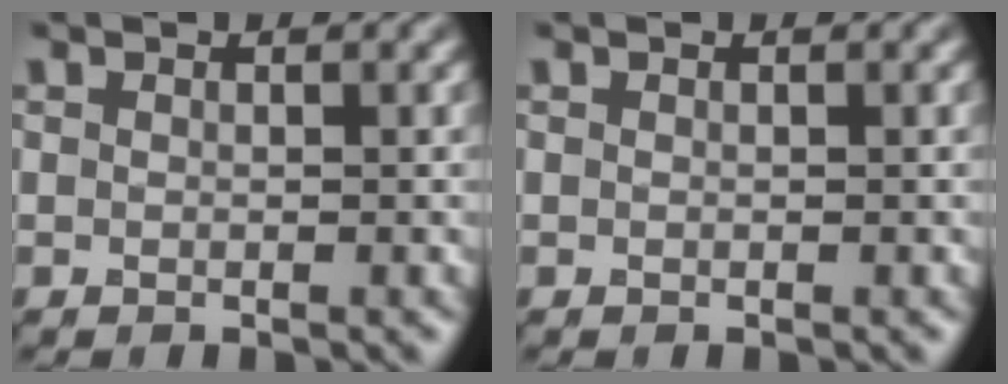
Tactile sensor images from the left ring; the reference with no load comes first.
{"total": 0.0}